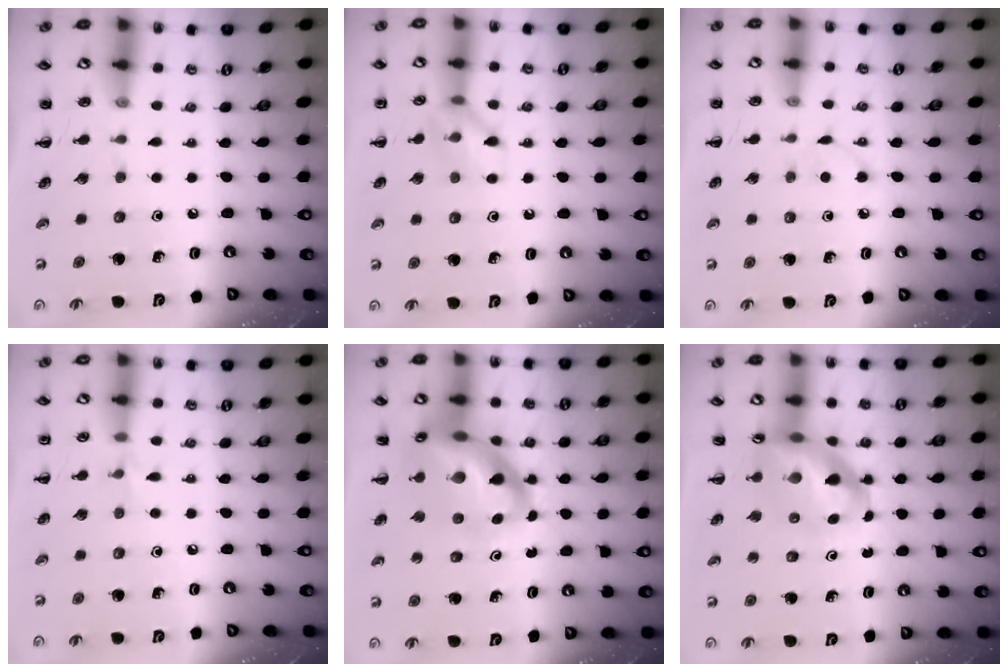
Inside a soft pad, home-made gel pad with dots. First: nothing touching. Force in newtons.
{"total": 8.3, "press": 8.3, "slide": 0.8}
{"total": 2.7, "press": 2.5, "slide": 0.9}
{"total": 3.5, "press": 3.3, "slide": 1.3}
{"total": 17.6, "press": 17.0, "slide": 4.7}
{"total": 11.6, "press": 11.1, "slide": 3.6}